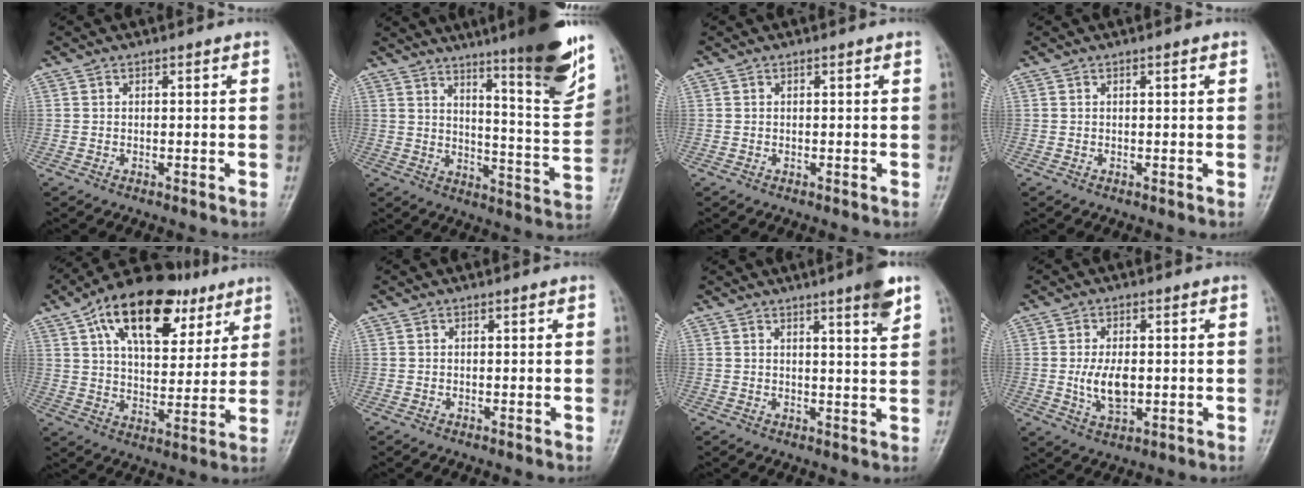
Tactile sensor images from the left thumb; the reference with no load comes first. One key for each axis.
{"total": 19.0, "fx": 12.3, "fy": 2.2, "fz": 14.4, "tx": -0.174, "ty": -0.073, "tz": 0.176}
{"total": 0.0}
{"total": 0.7, "fx": 0.3, "fy": 0.1, "fz": 0.6, "tx": -0.011, "ty": 0.001, "tz": 0.005}
{"total": 21.2, "fx": 10.8, "fy": 11.2, "fz": 14.4, "tx": -0.193, "ty": -0.011, "tz": 0.176}
{"total": 0.0}
{"total": 5.5, "fx": 3.4, "fy": 0.2, "fz": 4.3, "tx": -0.053, "ty": -0.022, "tz": 0.047}
{"total": 6.7, "fx": -0.3, "fy": 3.7, "fz": 5.6, "tx": -0.102, "ty": -0.006, "tz": 0.000}